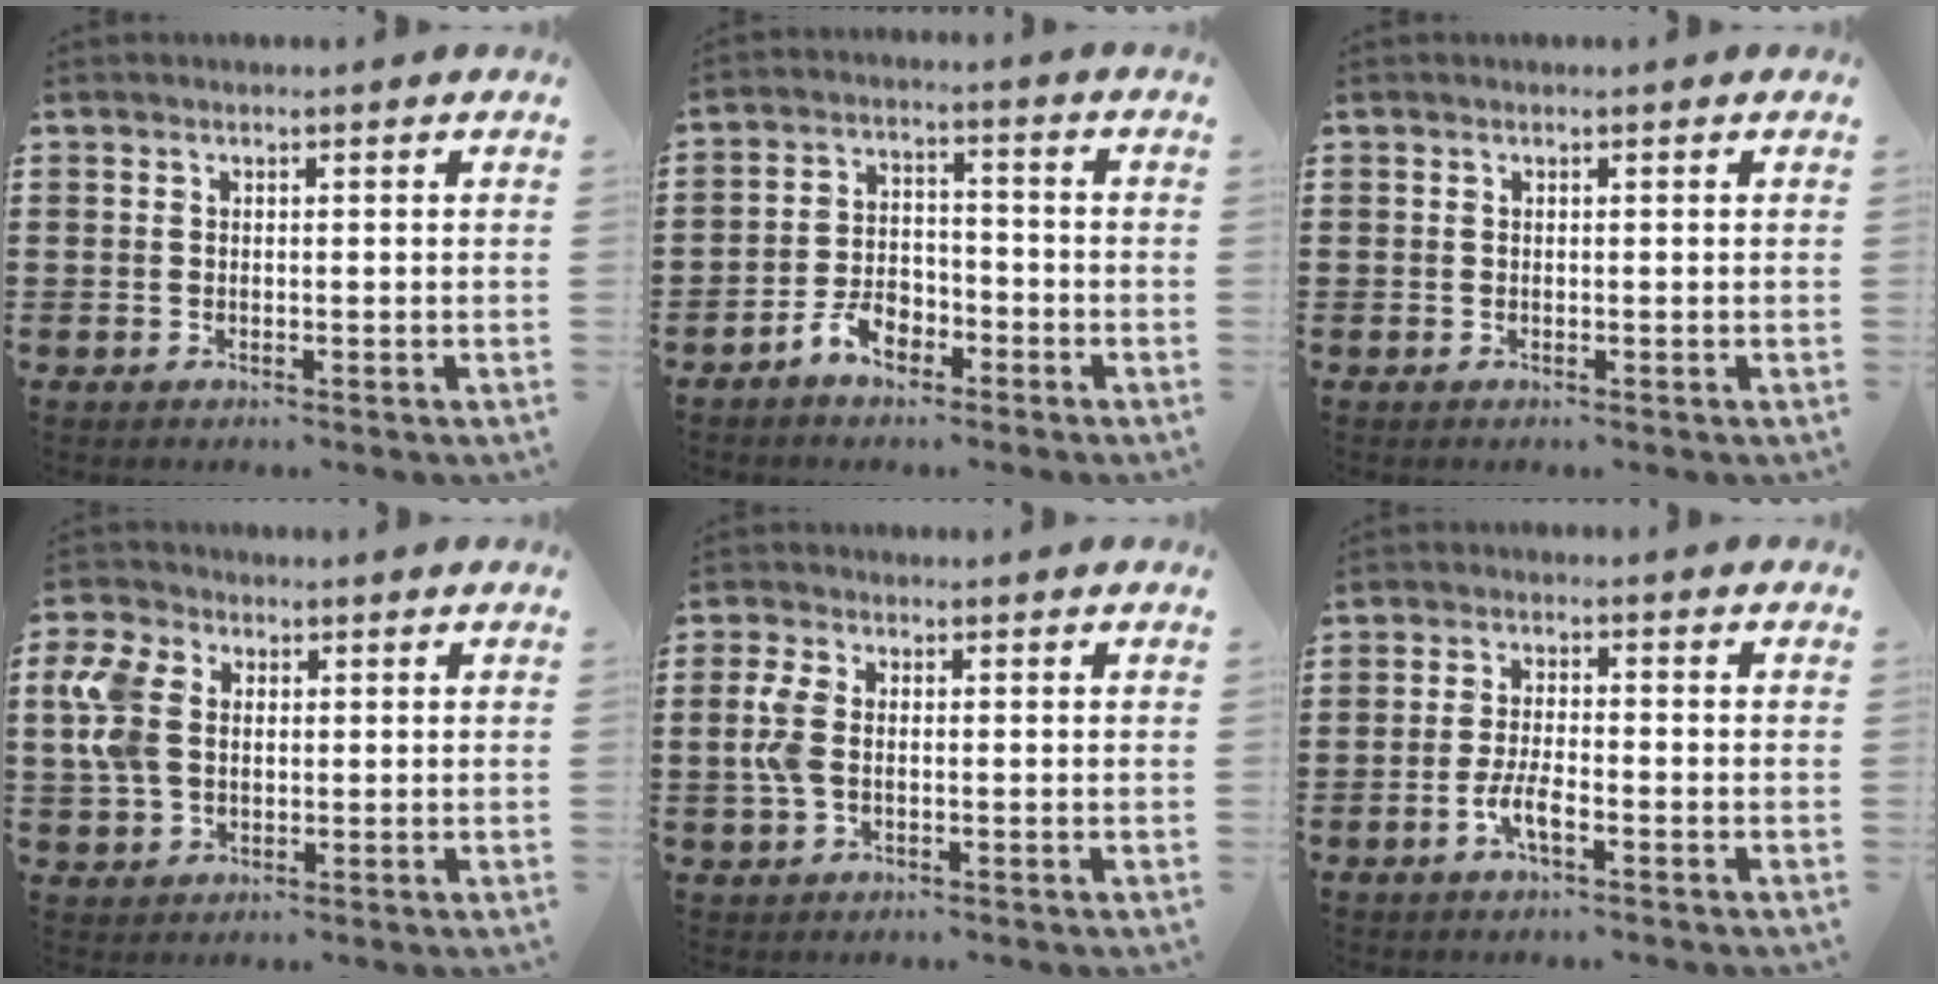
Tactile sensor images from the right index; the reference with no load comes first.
{"total": 5.1, "force": [-3.4, 3.0, 2.3], "torque": [-0.051, 0.011, -0.068]}
{"total": 0.0}
{"total": 7.3, "force": [1.3, 5.3, 4.8], "torque": [-0.140, 0.008, 0.016]}
{"total": 4.4, "force": [-0.1, 2.6, 3.6], "torque": [-0.101, -0.003, -0.011]}
{"total": 4.2, "force": [-2.3, 0.9, 3.4], "torque": [-0.076, -0.008, -0.048]}